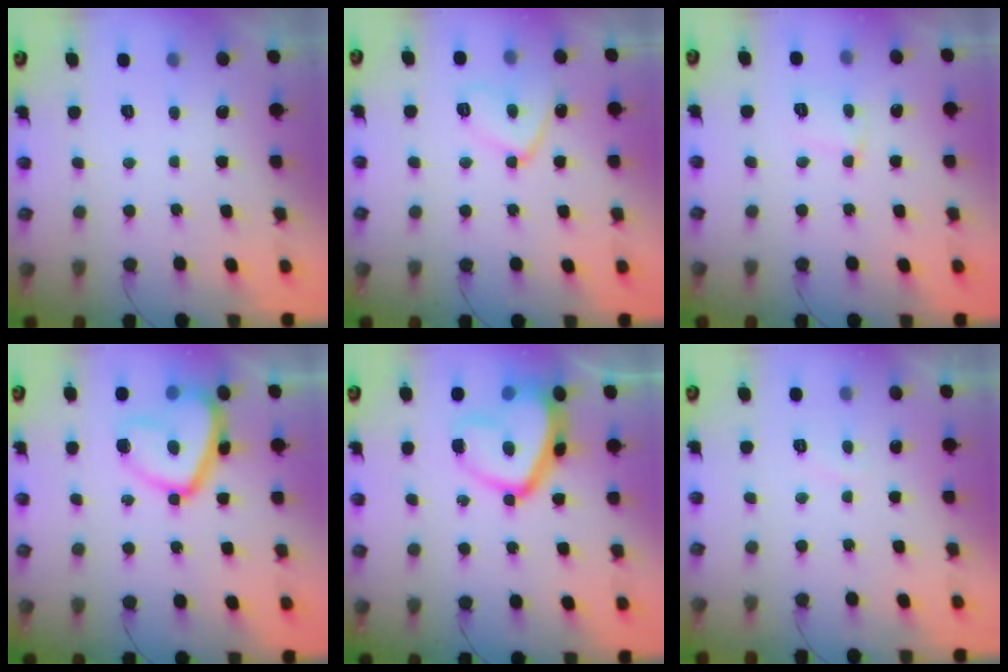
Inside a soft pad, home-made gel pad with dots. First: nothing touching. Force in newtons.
{"total": 9.8, "press": 9.8, "slide": 0.8}
{"total": 6.6, "press": 6.6, "slide": 0.5}
{"total": 15.2, "press": 15.1, "slide": 1.5}
{"total": 15.3, "press": 15.3, "slide": 0.9}
{"total": 1.3, "press": 1.2, "slide": 0.6}